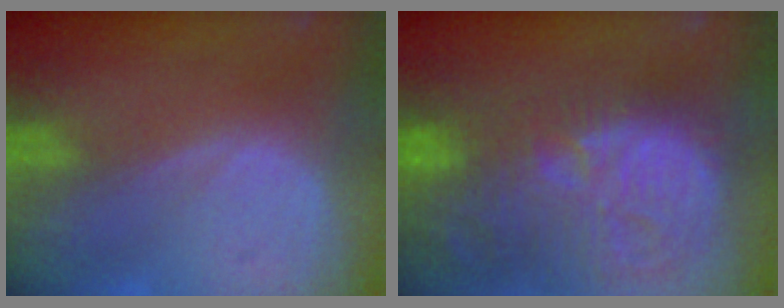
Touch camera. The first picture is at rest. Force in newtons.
{"total": 15.5, "press": 13.5, "slide": 7.6}